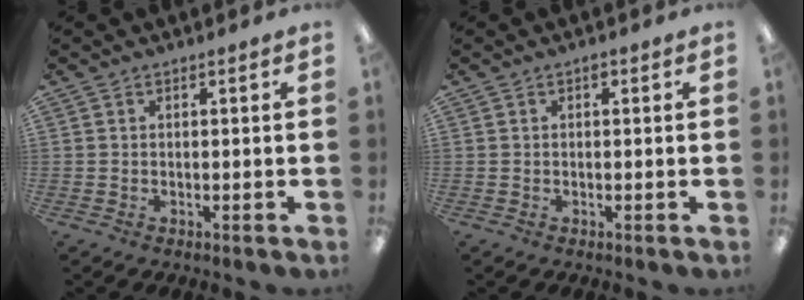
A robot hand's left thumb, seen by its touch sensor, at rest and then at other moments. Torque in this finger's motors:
{"motor_torque": [0.25, -0.15, 0.53, -0.27, 0.01]}